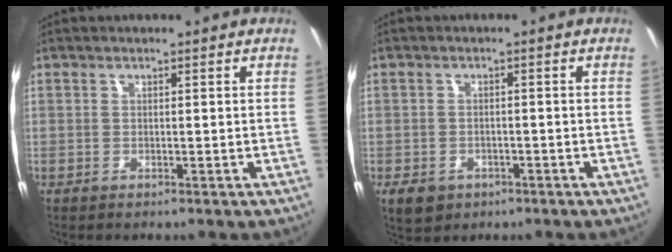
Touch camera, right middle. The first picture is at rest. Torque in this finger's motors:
{"motor_torque": [0.33, -0.19, 0.01, 0.04]}